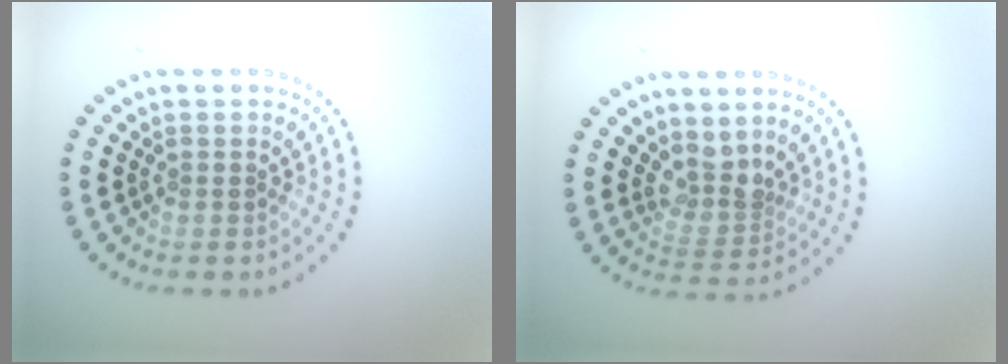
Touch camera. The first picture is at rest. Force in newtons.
{"total": 2.6, "press": 1.9, "slide": 1.8}